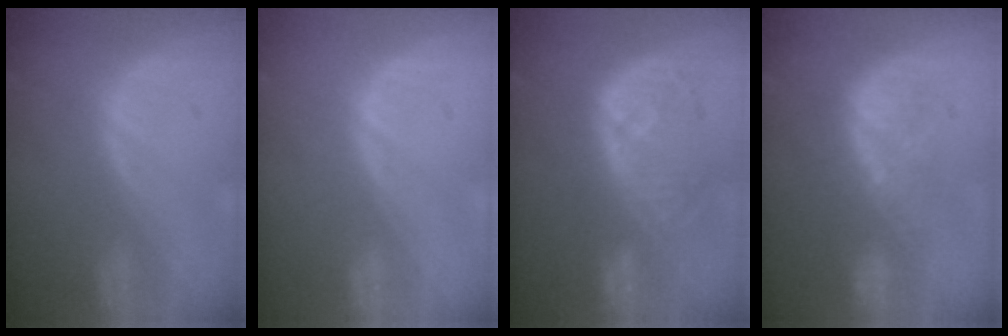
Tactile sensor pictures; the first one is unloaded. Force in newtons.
{"total": 0.0}
{"total": 9.4, "press": 8.9, "slide": 3.2}
{"total": 8.4, "press": 7.8, "slide": 3.0}